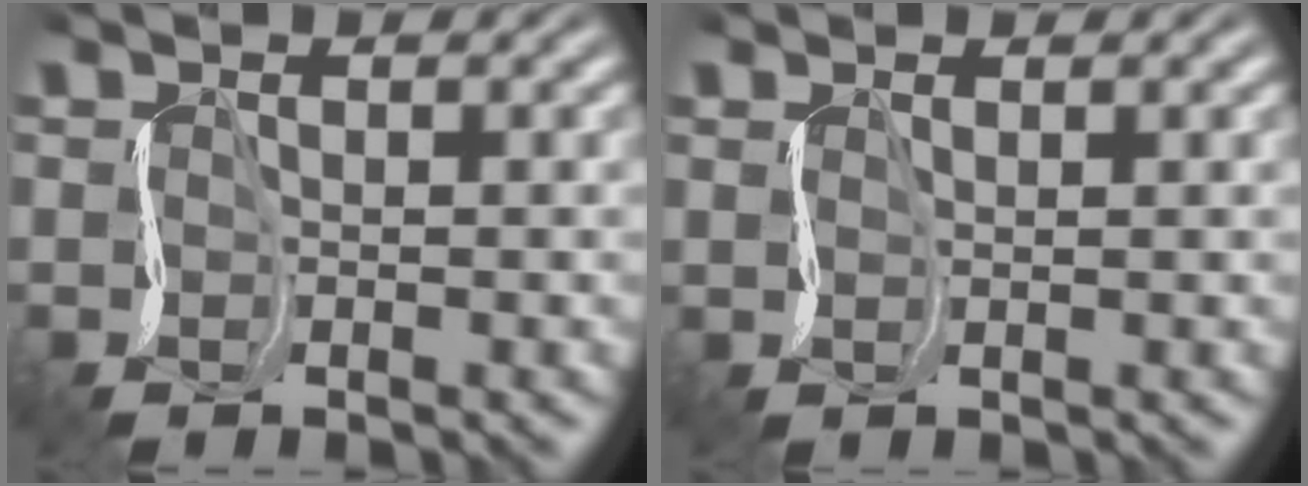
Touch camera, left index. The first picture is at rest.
{"total": 1.1, "force": [1.0, -0.2, -0.4], "torque": [0.004, 0.005, 0.017]}